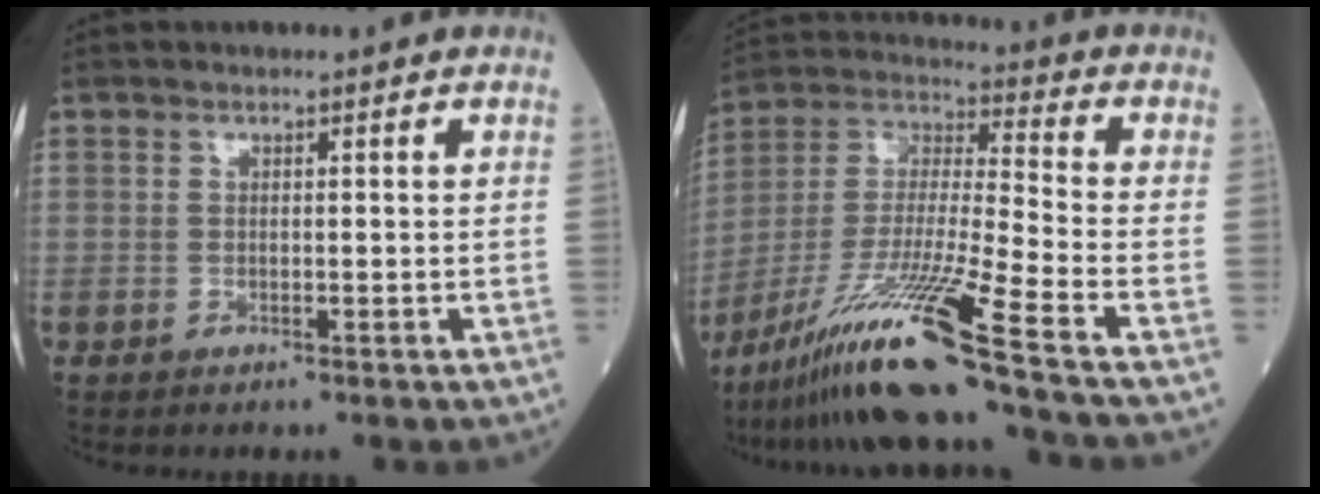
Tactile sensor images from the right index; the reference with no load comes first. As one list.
[{"total": 18.2, "force": [-12.6, -2.6, 12.8], "torque": [-0.278, -0.030, -0.234]}]